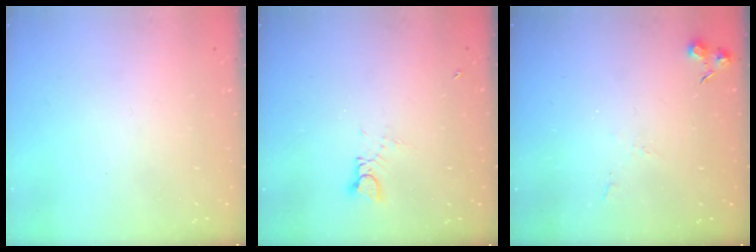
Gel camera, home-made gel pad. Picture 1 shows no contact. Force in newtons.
{"total": 2.7, "press": 2.7, "slide": 0.3}
{"total": 4.5, "press": 4.4, "slide": 0.8}